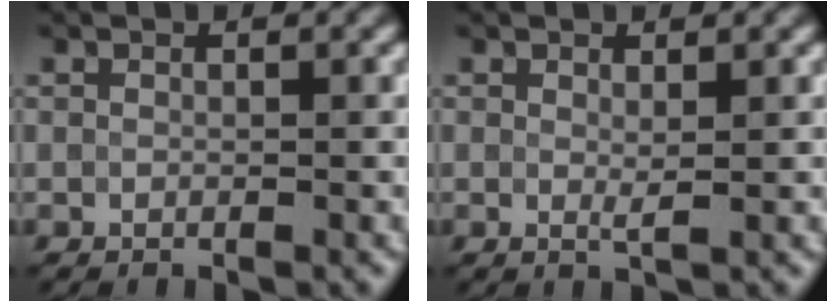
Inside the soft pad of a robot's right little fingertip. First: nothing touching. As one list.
[{"total": 0.8, "force": [0.3, 0.1, 0.7], "torque": [-0.013, -0.004, 0.005]}]